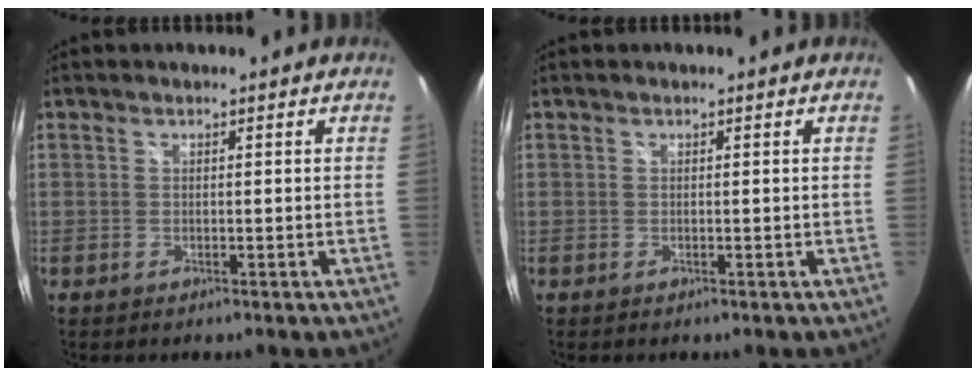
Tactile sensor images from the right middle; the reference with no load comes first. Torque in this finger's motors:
{"motor_torque": [0.00, 0.00, -0.01, 0.01]}